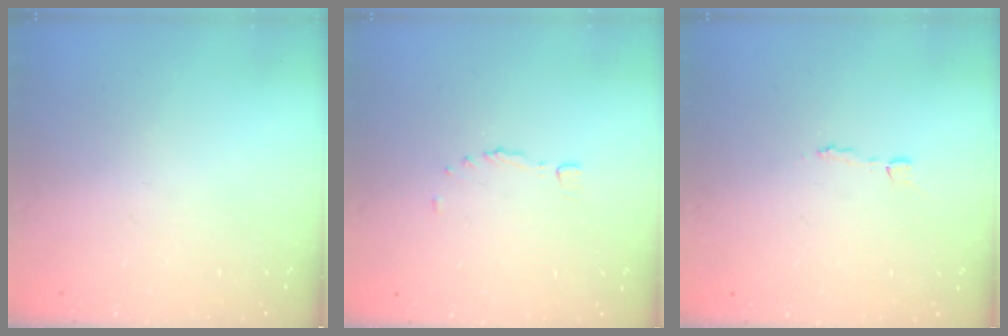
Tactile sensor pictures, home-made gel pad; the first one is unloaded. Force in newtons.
{"total": 1.7, "press": 1.5, "slide": 0.7}
{"total": 2.1, "press": 2.1, "slide": 0.0}